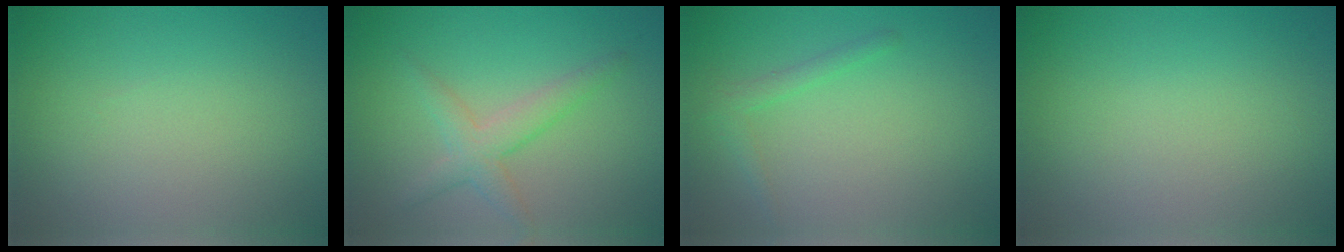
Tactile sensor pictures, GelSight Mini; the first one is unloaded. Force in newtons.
{"total": 2.2, "press": 2.2, "slide": 0.2}
{"total": 1.4, "press": 1.4, "slide": 0.1}
{"total": 0.0}